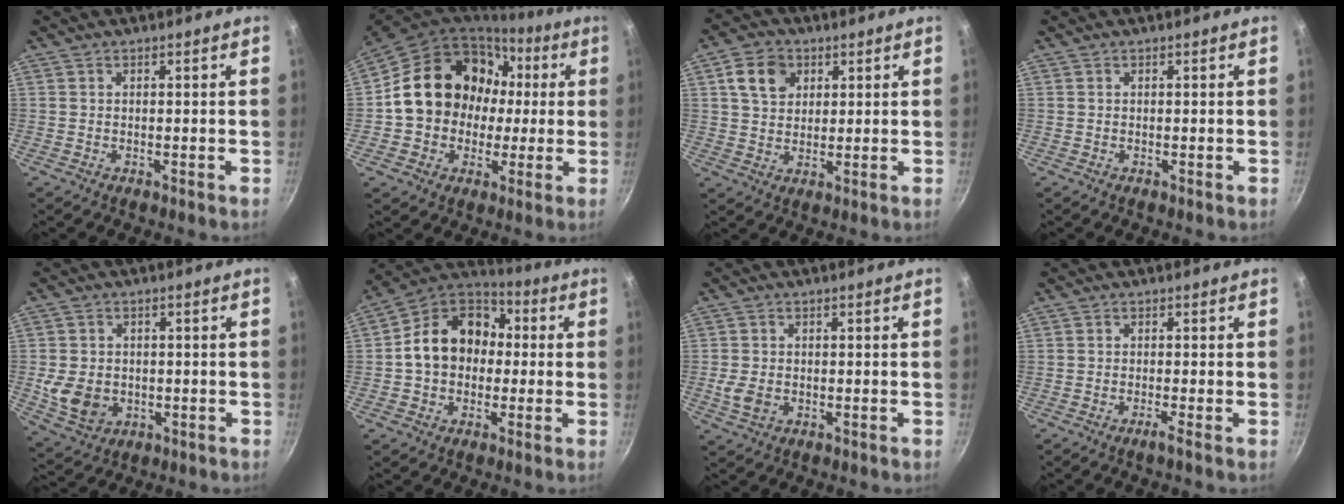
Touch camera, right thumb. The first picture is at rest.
{"total": 18.8, "force": [1.7, 15.9, 9.9], "torque": [-0.140, 0.049, 0.032]}
{"total": 7.7, "force": [2.9, 5.9, 4.0], "torque": [-0.051, 0.002, 0.047]}
{"total": 0.0}
{"total": 8.7, "force": [-1.2, 6.9, 5.1], "torque": [-0.086, -0.001, -0.009]}
{"total": 15.6, "force": [0.3, 12.4, 9.5], "torque": [-0.123, 0.043, -0.012]}
{"total": 4.2, "force": [-0.8, 3.1, 2.7], "torque": [-0.053, 0.000, -0.013]}
{"total": 1.3, "force": [-0.8, -0.4, 1.0], "torque": [-0.027, 0.003, -0.017]}